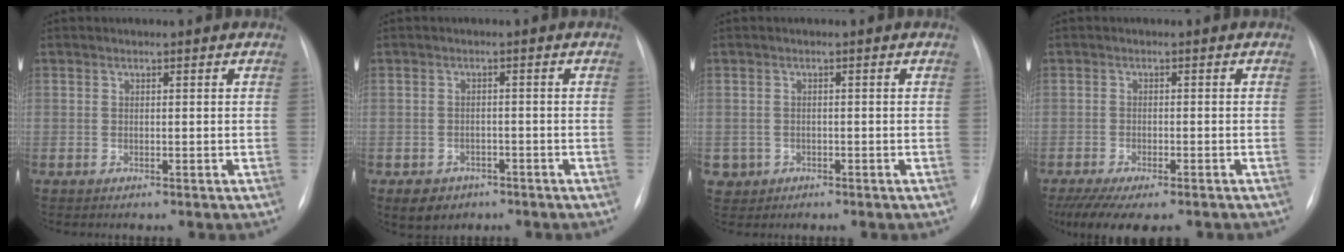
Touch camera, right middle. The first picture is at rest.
{"total": 4.1, "force": [-2.6, 3.0, 1.2], "torque": [-0.020, 0.001, -0.030]}
{"total": 2.3, "force": [-0.8, 2.2, 0.0], "torque": [-0.001, 0.005, -0.009]}
{"total": 10.1, "force": [-7.8, 3.0, 5.8], "torque": [-0.095, -0.013, -0.114]}